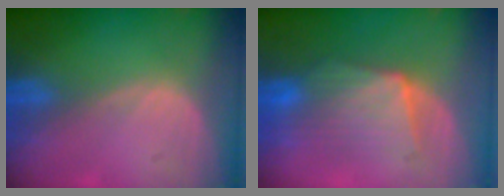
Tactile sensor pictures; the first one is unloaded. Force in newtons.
{"total": 7.7, "press": 7.7, "slide": 0.4}